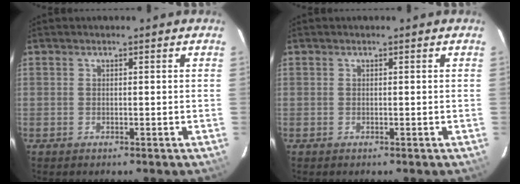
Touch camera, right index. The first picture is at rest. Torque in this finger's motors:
{"motor_torque": [0.00, 0.00, 0.00, 0.00]}